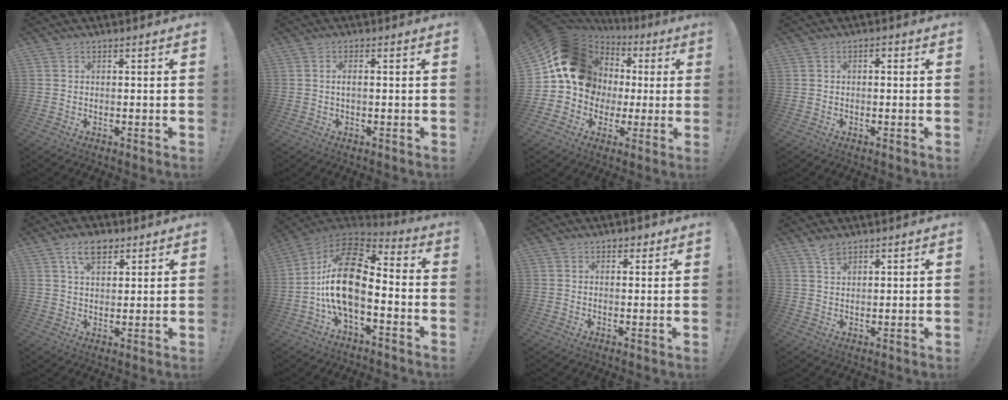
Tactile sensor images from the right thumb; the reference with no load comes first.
{"total": 1.9, "force": [-0.1, 0.4, 1.8], "torque": [-0.027, 0.001, -0.003]}
{"total": 18.4, "force": [3.7, 15.6, 9.0], "torque": [-0.139, -0.013, 0.097]}
{"total": 1.3, "force": [-0.5, 0.8, 0.9], "torque": [-0.012, 0.005, -0.011]}
{"total": 7.5, "force": [4.2, 4.4, 4.4], "torque": [-0.071, -0.006, 0.077]}
{"total": 19.5, "force": [-2.3, 10.1, 16.5], "torque": [-0.323, 0.019, -0.037]}
{"total": 1.7, "force": [1.0, 1.2, 0.5], "torque": [0.007, -0.005, 0.015]}
{"total": 5.3, "force": [4.4, 2.2, 2.1], "torque": [-0.030, -0.025, 0.080]}